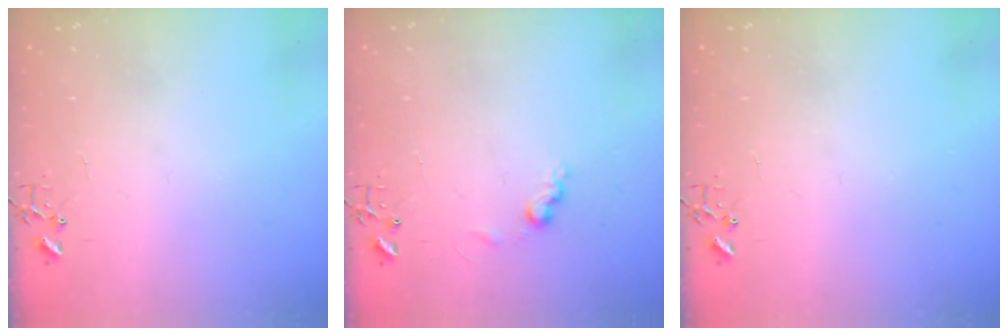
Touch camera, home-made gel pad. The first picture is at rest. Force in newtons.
{"total": 6.4, "press": 6.4, "slide": 0.5}
{"total": 0.0}